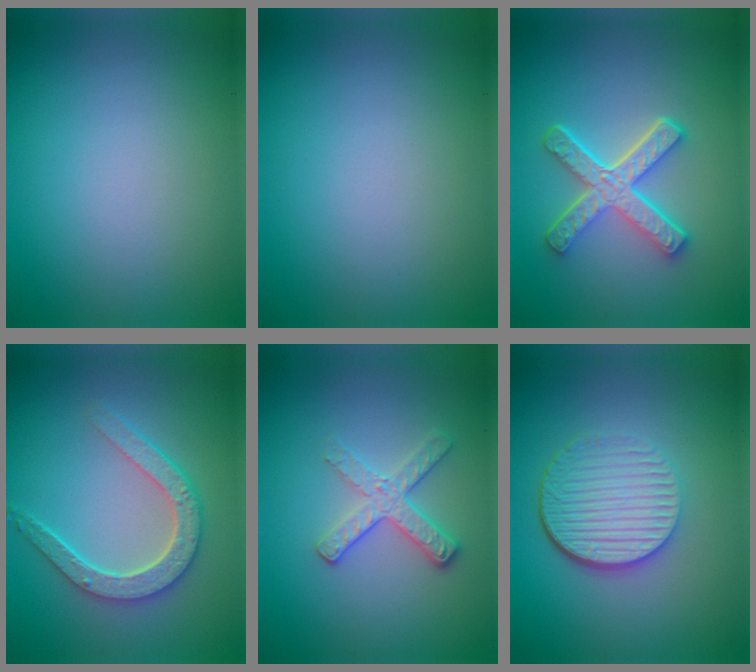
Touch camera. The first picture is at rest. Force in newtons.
{"total": 0.0}
{"total": 5.2, "press": 3.9, "slide": 3.5}
{"total": 4.7, "press": 3.8, "slide": 2.7}
{"total": 2.8, "press": 2.6, "slide": 1.0}
{"total": 6.0, "press": 4.2, "slide": 4.3}